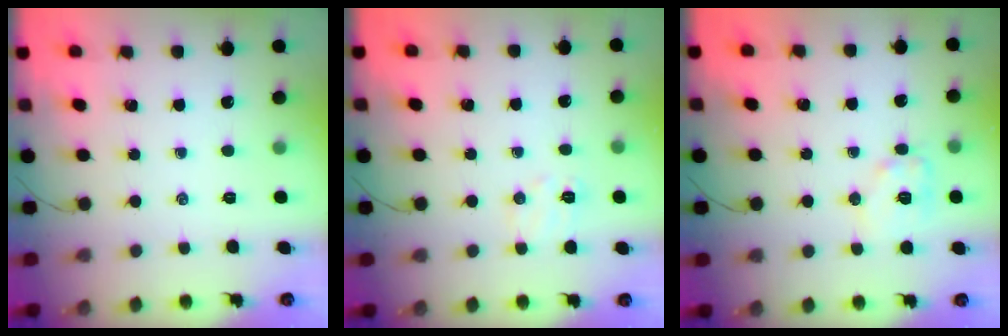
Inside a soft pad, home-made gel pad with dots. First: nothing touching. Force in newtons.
{"total": 7.0, "press": 6.9, "slide": 1.2}
{"total": 8.9, "press": 8.9, "slide": 0.7}